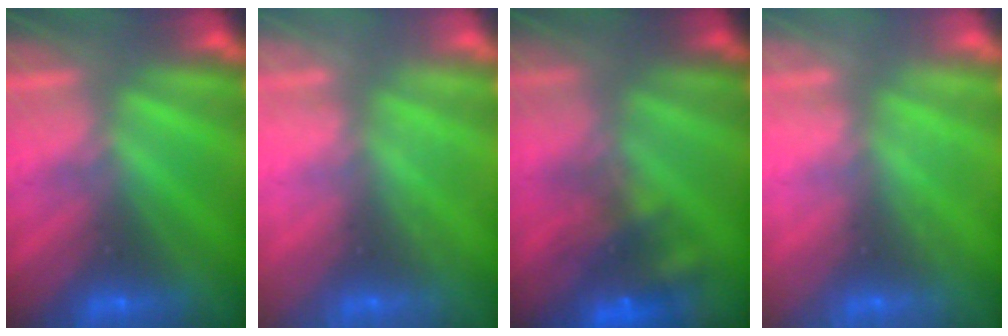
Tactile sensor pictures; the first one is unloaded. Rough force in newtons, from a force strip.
{"total": 2.1}
{"total": 7.3}
{"total": 2.1}